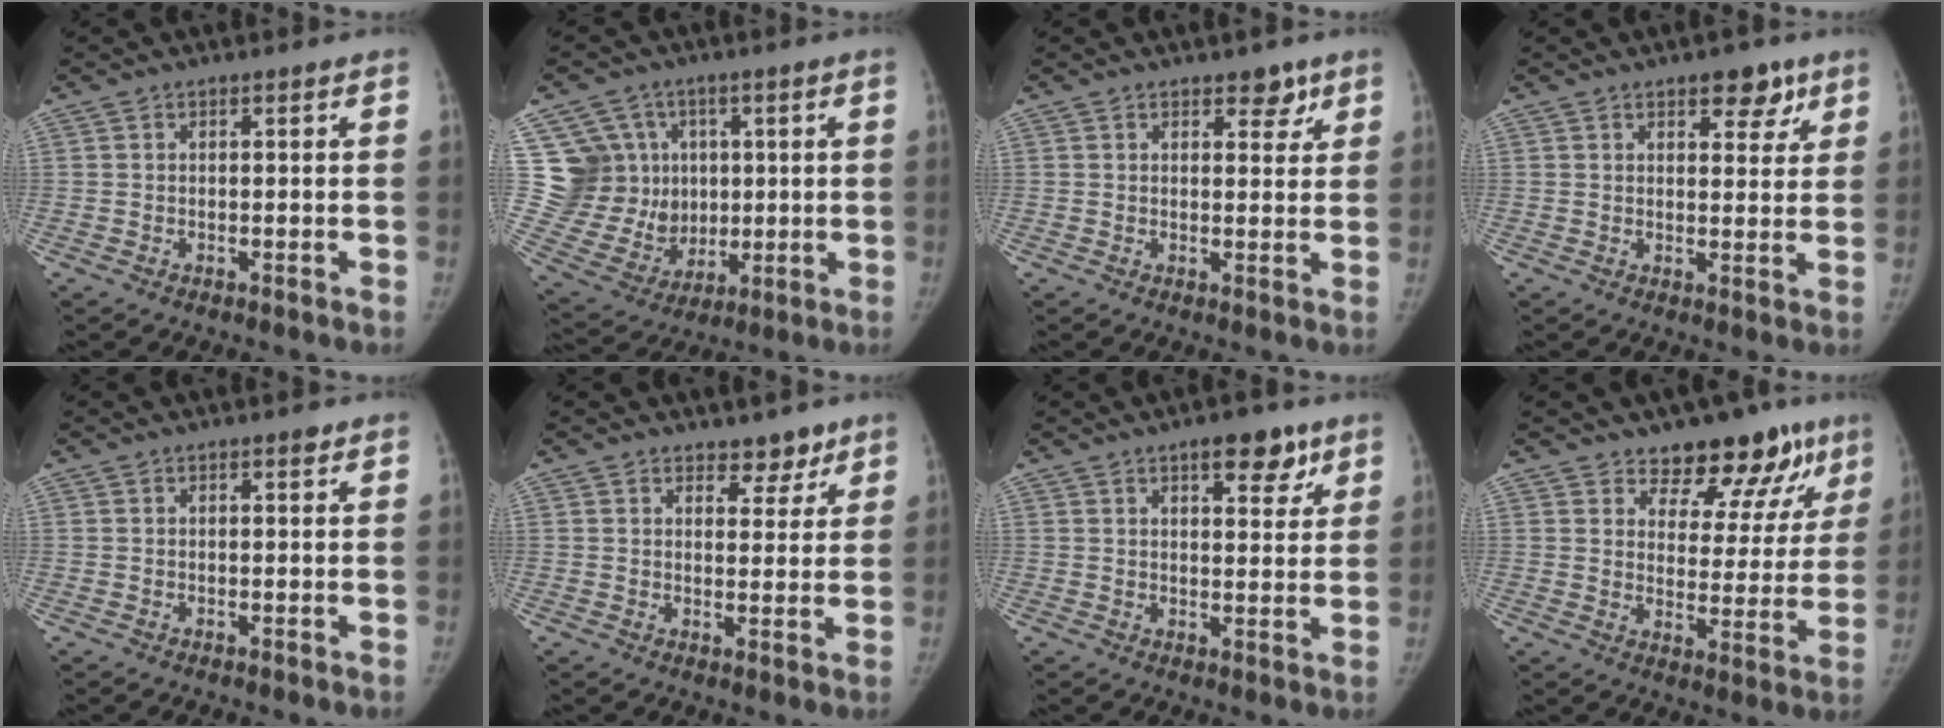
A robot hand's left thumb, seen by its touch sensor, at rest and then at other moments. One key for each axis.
{"total": 15.0, "fx": 3.5, "fy": 13.6, "fz": 5.1, "tx": -0.049, "ty": 0.010, "tz": 0.090}
{"total": 3.4, "fx": 2.2, "fy": 1.9, "fz": 1.7, "tx": 0.005, "ty": -0.011, "tz": 0.027}
{"total": 5.7, "fx": 3.5, "fy": 3.0, "fz": 3.3, "tx": -0.008, "ty": -0.016, "tz": 0.043}
{"total": 0.7, "fx": 0.4, "fy": 0.3, "fz": 0.4, "tx": -0.005, "ty": -0.002, "tz": 0.005}
{"total": 4.2, "fx": 3.3, "fy": 2.3, "fz": 1.3, "tx": 0.013, "ty": -0.022, "tz": 0.047}
{"total": 7.3, "fx": 4.4, "fy": 3.2, "fz": 4.9, "tx": -0.035, "ty": -0.019, "tz": 0.056}
{"total": 13.8, "fx": 10.1, "fy": 7.2, "fz": 6.0, "tx": -0.012, "ty": -0.062, "tz": 0.127}